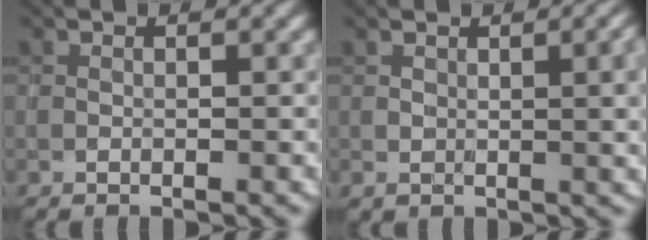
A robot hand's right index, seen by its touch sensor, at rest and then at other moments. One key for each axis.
{"total": 4.8, "fx": 0.9, "fy": 2.2, "fz": 4.2, "tx": -0.061, "ty": -0.008, "tz": 0.026}